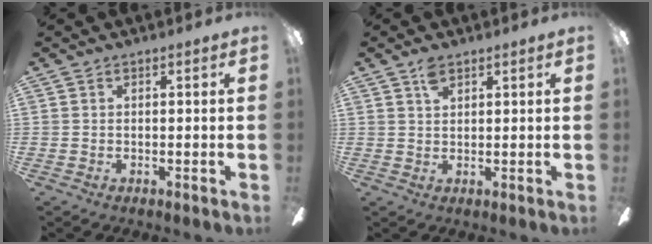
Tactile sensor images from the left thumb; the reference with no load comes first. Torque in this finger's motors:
{"motor_torque": [0.43, 0.11, 0.63, -0.33, 0.00]}